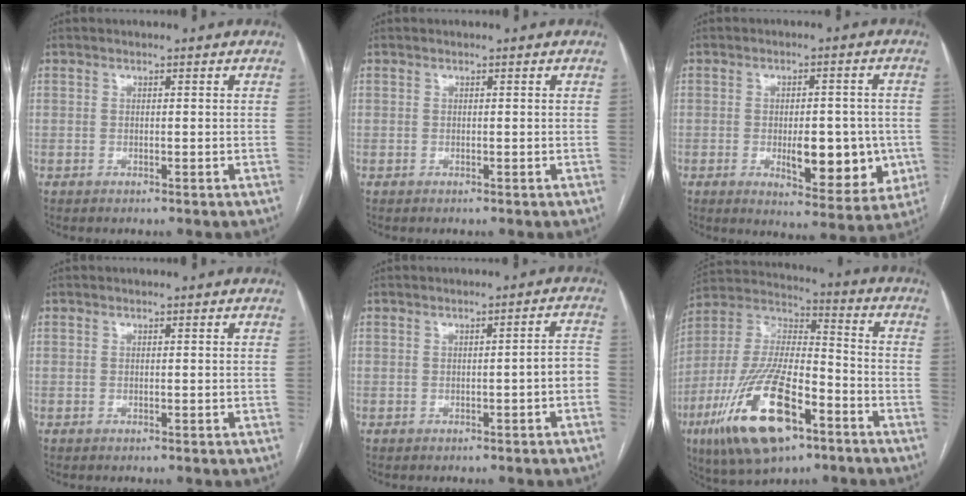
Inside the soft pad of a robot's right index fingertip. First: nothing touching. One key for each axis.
{"total": 0.0}
{"total": 11.4, "fx": -2.3, "fy": 4.5, "fz": 10.2, "tx": -0.126, "ty": -0.002, "tz": -0.019}
{"total": 0.0}
{"total": 2.7, "fx": -1.1, "fy": 0.3, "fz": 2.4, "tx": -0.019, "ty": 0.008, "tz": -0.016}
{"total": 21.0, "fx": -10.3, "fy": 7.3, "fz": 16.7, "tx": -0.366, "ty": -0.020, "tz": -0.182}